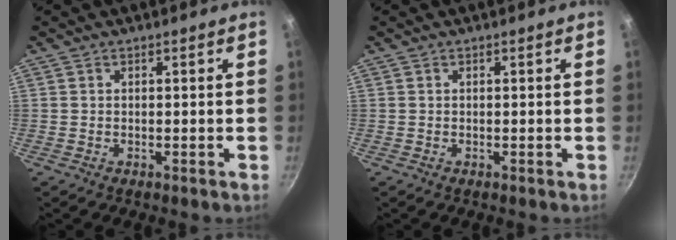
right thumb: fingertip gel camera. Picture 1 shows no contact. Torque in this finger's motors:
{"motor_torque": [0.00, 0.00, -0.02, 0.02, 0.00]}